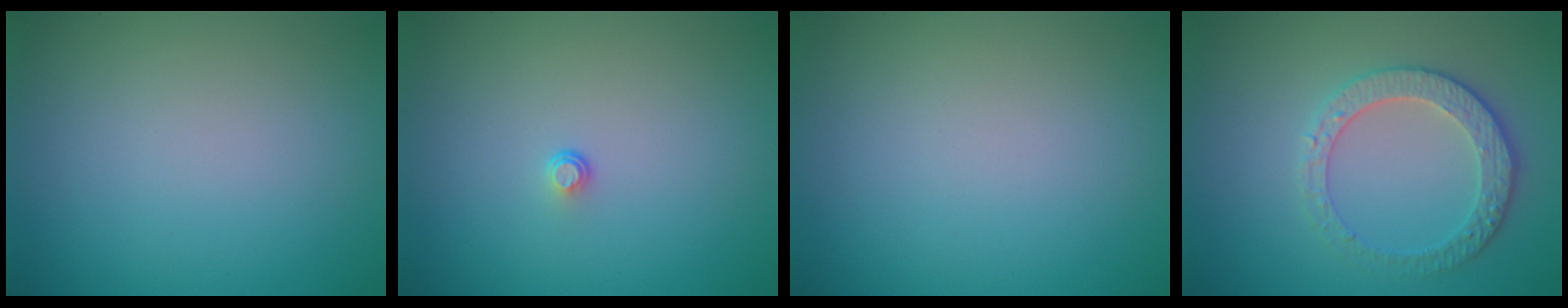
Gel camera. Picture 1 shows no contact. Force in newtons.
{"total": 0.5, "press": 0.3, "slide": 0.5}
{"total": 0.0}
{"total": 3.6, "press": 3.3, "slide": 1.4}